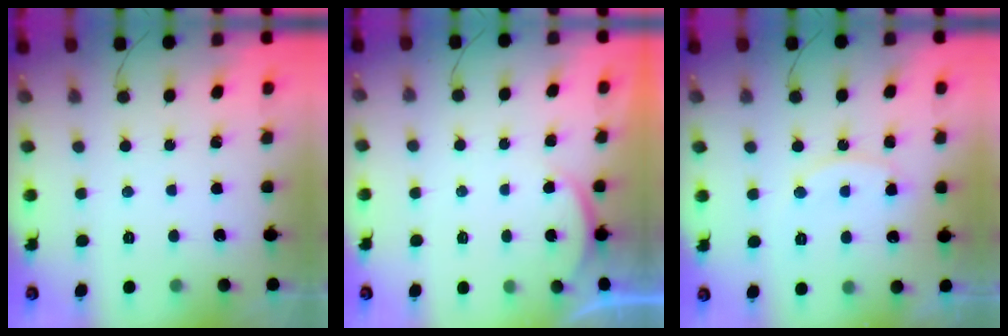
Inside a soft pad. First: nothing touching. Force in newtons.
{"total": 2.8, "press": 2.7, "slide": 0.6}
{"total": 10.0, "press": 10.0, "slide": 0.8}